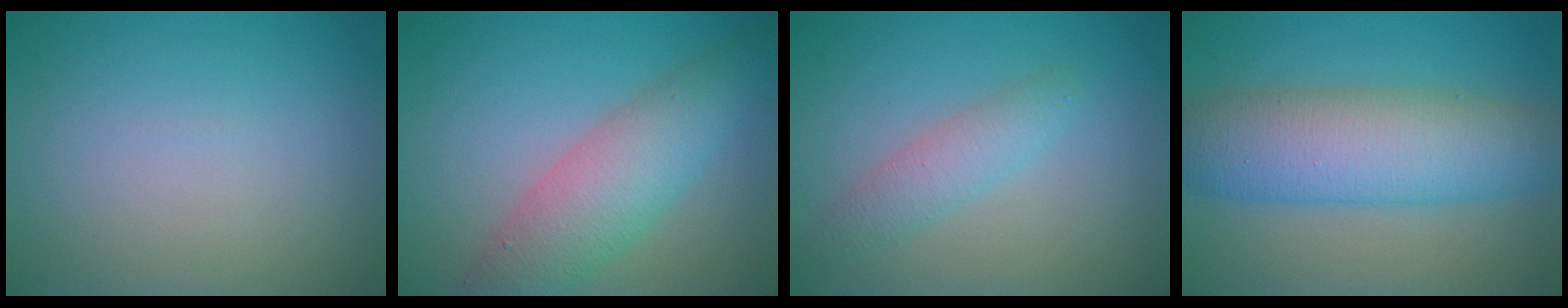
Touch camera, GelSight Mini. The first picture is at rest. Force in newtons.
{"total": 6.1, "press": 6.1, "slide": 0.3}
{"total": 2.5, "press": 2.5, "slide": 0.0}
{"total": 8.6, "press": 8.6, "slide": 0.1}